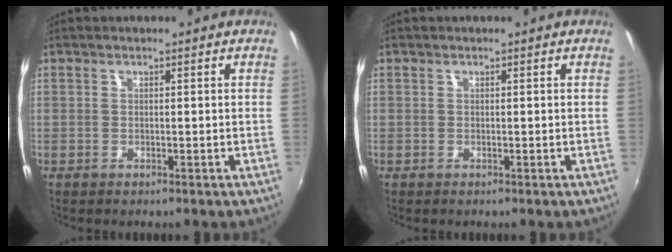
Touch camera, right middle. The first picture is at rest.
{"total": 0.0}